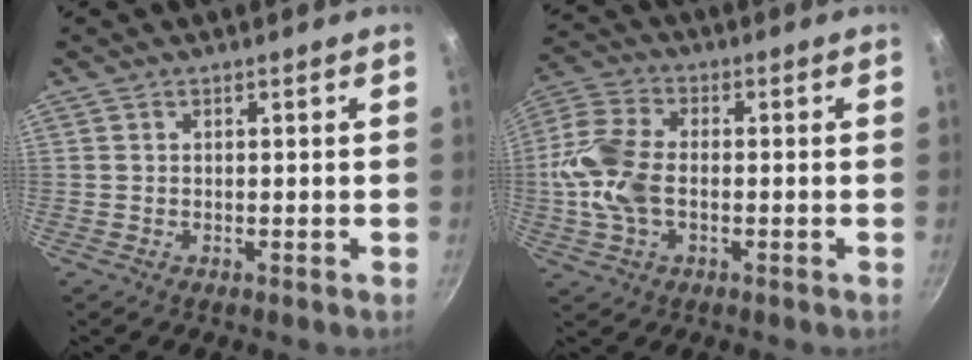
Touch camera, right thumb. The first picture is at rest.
{"total": 12.1, "force": [-1.2, 7.5, 9.4], "torque": [-0.190, 0.024, -0.037]}